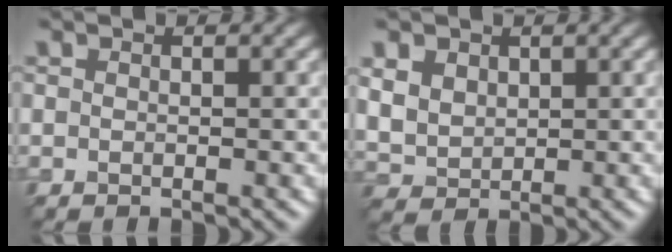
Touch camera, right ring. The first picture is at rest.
{"total": 4.0, "force": [1.6, 3.0, 2.0], "torque": [-0.062, 0.004, 0.039]}